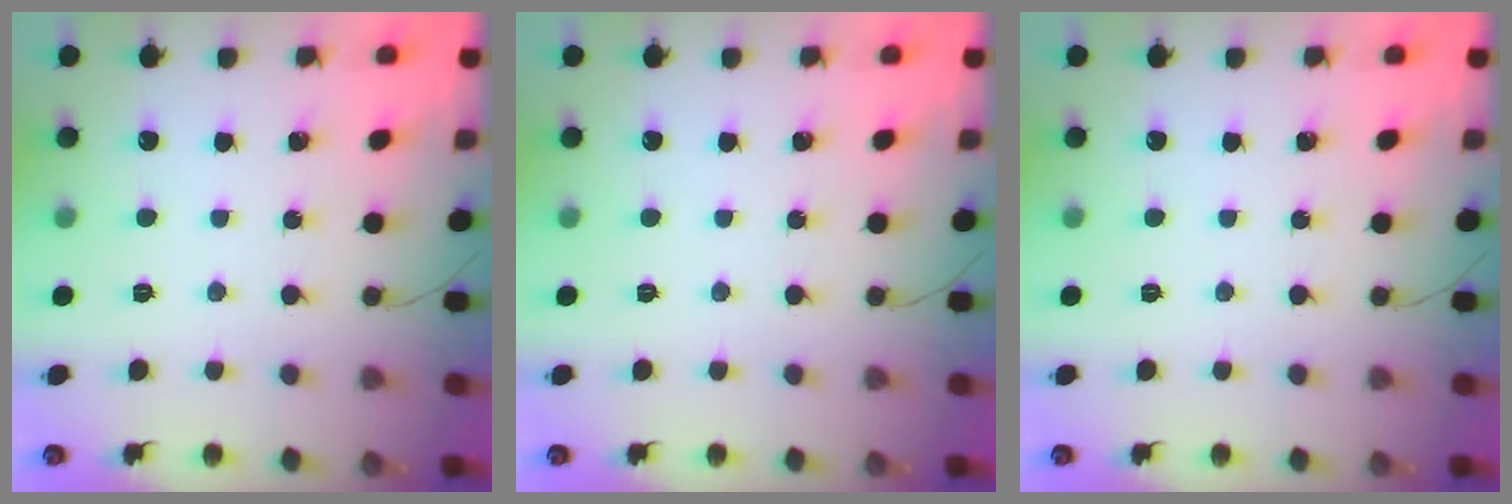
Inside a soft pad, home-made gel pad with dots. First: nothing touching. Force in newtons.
{"total": 0.0}
{"total": 0.0}